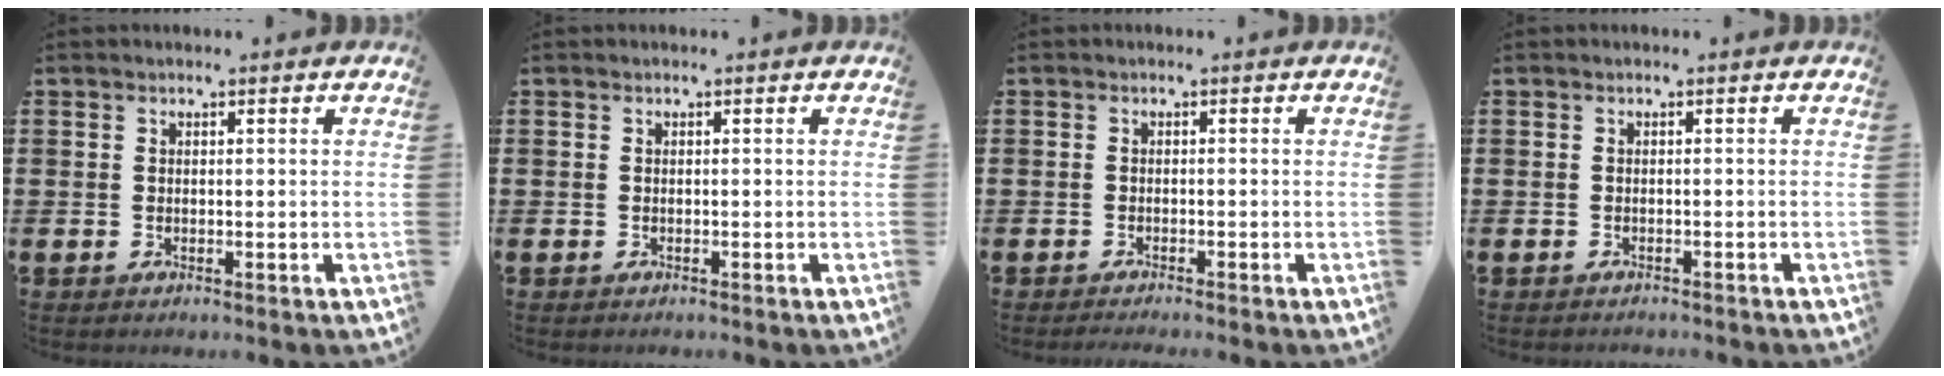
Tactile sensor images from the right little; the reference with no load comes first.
{"total": 0.0}
{"total": 0.7, "force": [-0.7, -0.1, 0.3], "torque": [-0.004, -0.002, -0.013]}
{"total": 0.5, "force": [-0.5, 0.0, -0.1], "torque": [0.000, -0.002, -0.011]}